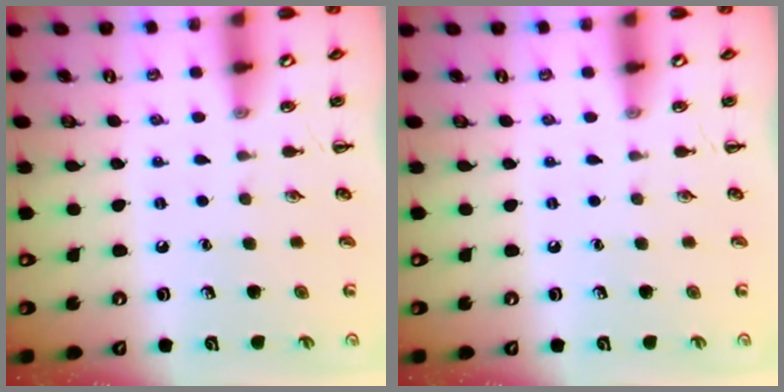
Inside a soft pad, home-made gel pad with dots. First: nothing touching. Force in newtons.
{"total": 0.0}